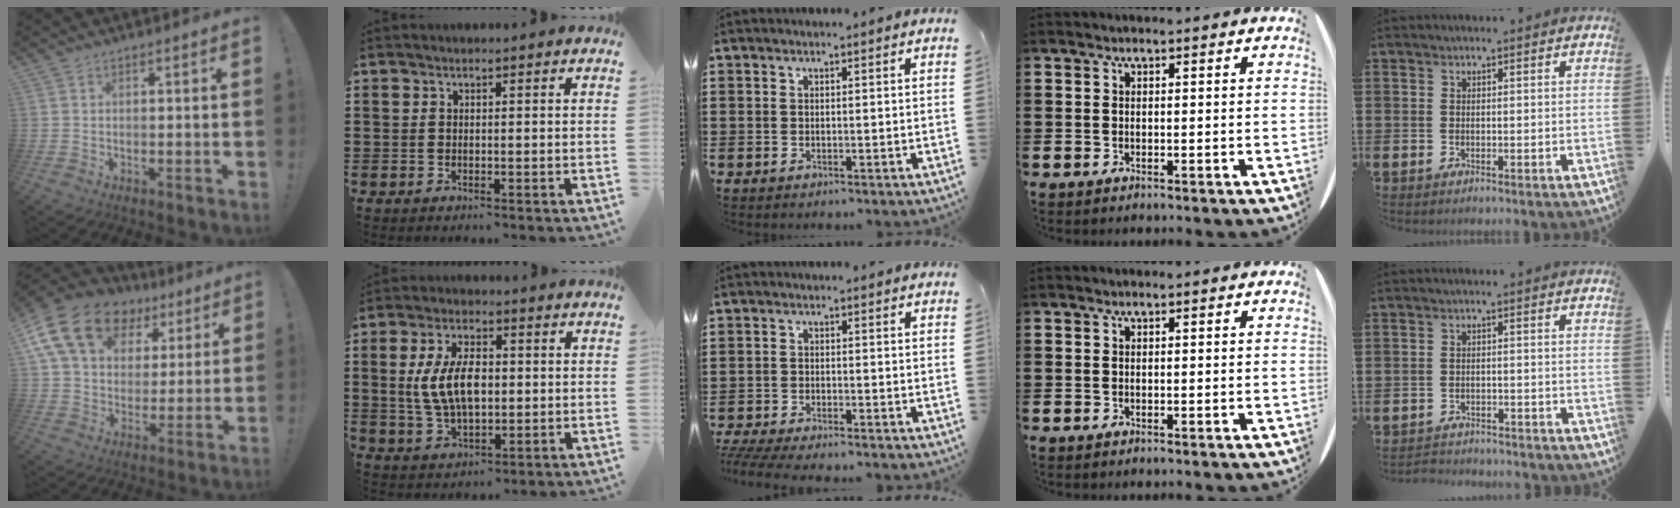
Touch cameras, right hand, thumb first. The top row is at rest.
{"thumb": {"total": 19.9, "force": [9.3, 13.5, 11.2], "torque": [-0.187, -0.033, 0.177]}, "index": {"total": 8.9, "force": [0.4, 4.7, 7.6], "torque": [-0.157, 0.005, 0.001]}, "middle": {"total": 2.9, "force": [-2.8, 0.0, 0.9], "torque": [-0.029, -0.007, -0.062]}, "little": {"total": 2.1, "force": [-2.1, 0.1, -0.3], "torque": [-0.003, 0.002, -0.047]}}